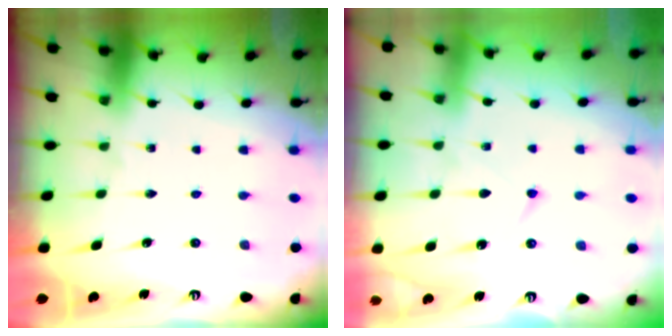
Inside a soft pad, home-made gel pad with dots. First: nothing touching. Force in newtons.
{"total": 7.0, "press": 7.0, "slide": 0.7}